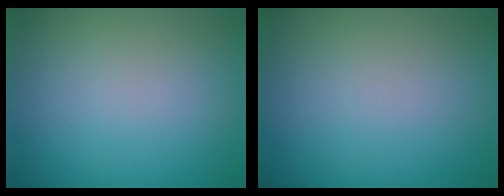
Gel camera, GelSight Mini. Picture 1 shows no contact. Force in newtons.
{"total": 0.0}